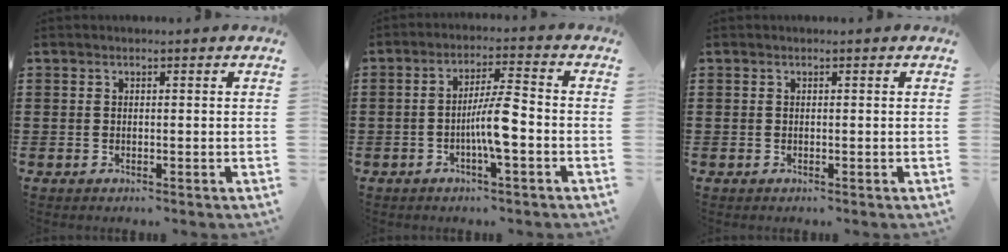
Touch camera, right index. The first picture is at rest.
{"total": 6.5, "force": [-1.9, 0.9, 6.2], "torque": [-0.112, 0.002, -0.039]}
{"total": 0.0}